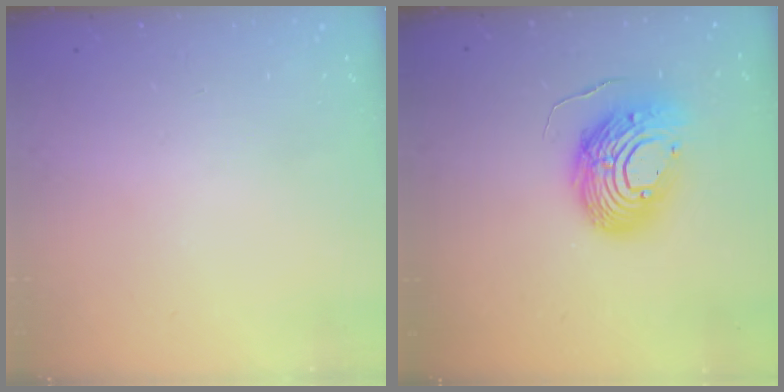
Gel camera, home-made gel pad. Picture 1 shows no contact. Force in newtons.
{"total": 14.7, "press": 14.6, "slide": 1.4}